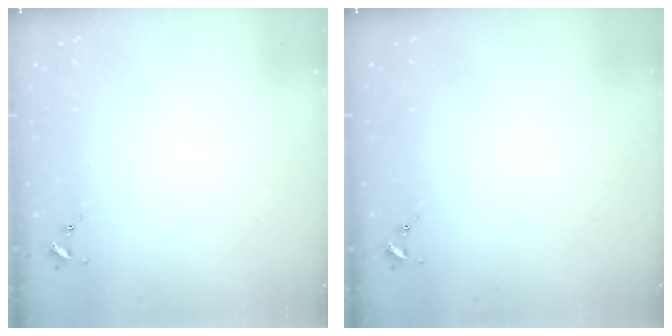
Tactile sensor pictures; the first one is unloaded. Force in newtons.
{"total": 0.0}